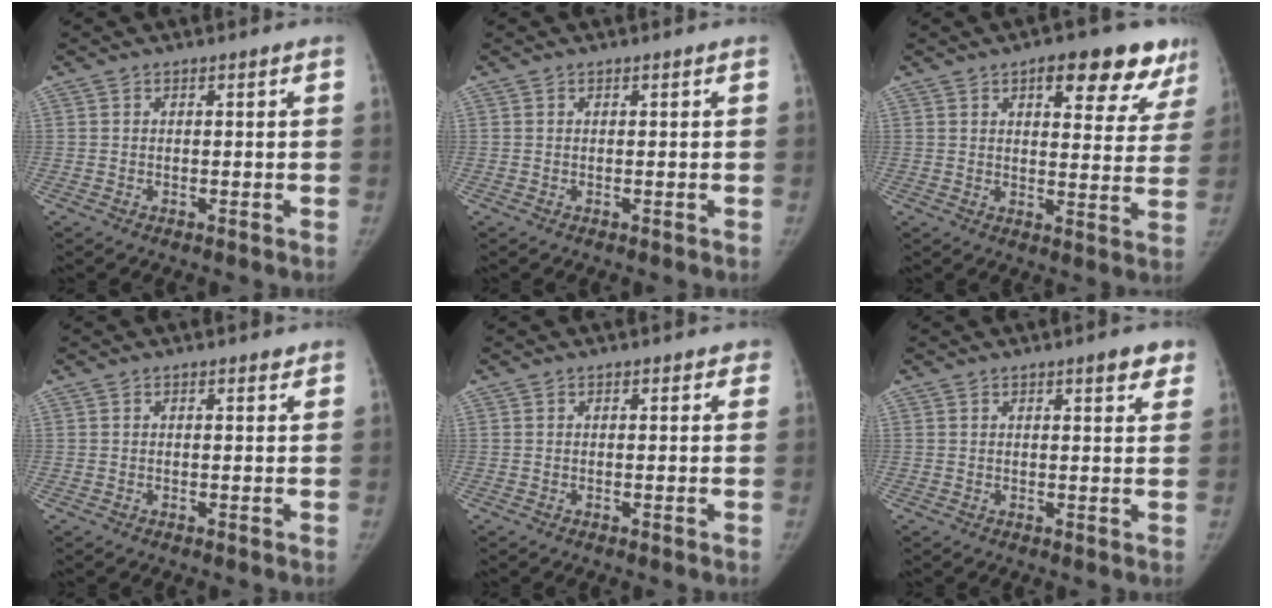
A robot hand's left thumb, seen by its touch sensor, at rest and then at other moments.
{"total": 0.0}
{"total": 15.2, "force": [9.1, 6.1, 10.5], "torque": [-0.078, -0.036, 0.110]}
{"total": 0.5, "force": [0.4, 0.3, 0.2], "torque": [-0.001, -0.003, 0.004]}
{"total": 1.1, "force": [0.6, 0.8, 0.5], "torque": [0.010, 0.001, -0.001]}
{"total": 4.0, "force": [2.6, 1.2, 2.8], "torque": [-0.022, -0.010, 0.029]}